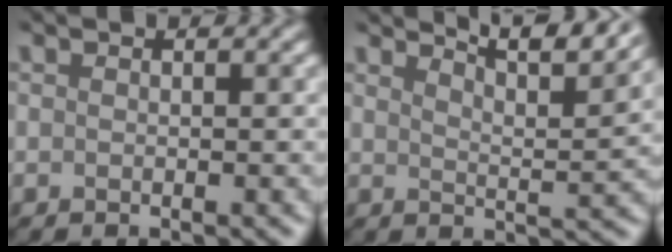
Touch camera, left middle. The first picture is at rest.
{"total": 7.1, "force": [6.0, 1.2, 3.6], "torque": [-0.029, 0.025, 0.053]}